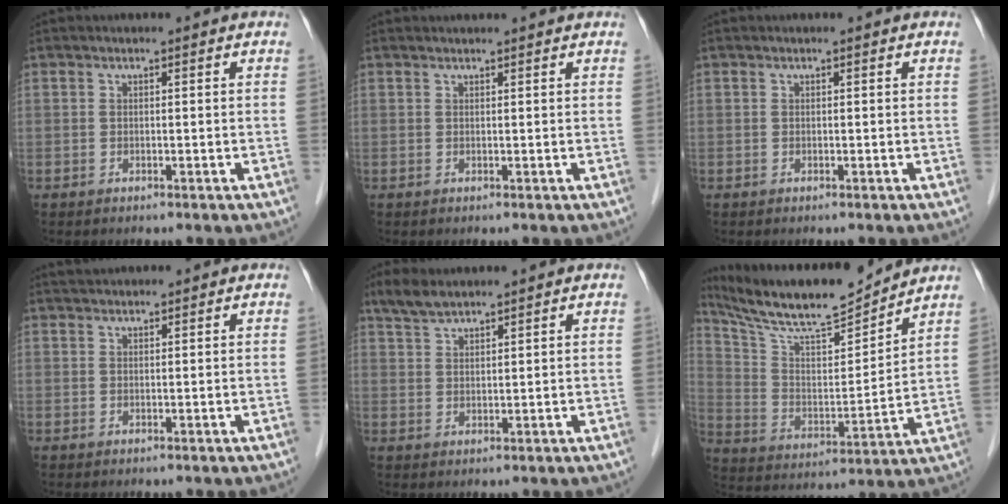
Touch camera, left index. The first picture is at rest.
{"total": 2.7, "force": [2.6, -0.2, 0.7], "torque": [-0.010, 0.017, 0.033]}
{"total": 0.0}
{"total": 1.8, "force": [1.7, 0.3, 0.4], "torque": [-0.011, 0.022, 0.033]}
{"total": 3.8, "force": [3.4, 0.7, 1.7], "torque": [-0.042, 0.013, 0.070]}
{"total": 16.3, "force": [14.9, 1.2, 6.3], "torque": [-0.125, 0.000, 0.263]}